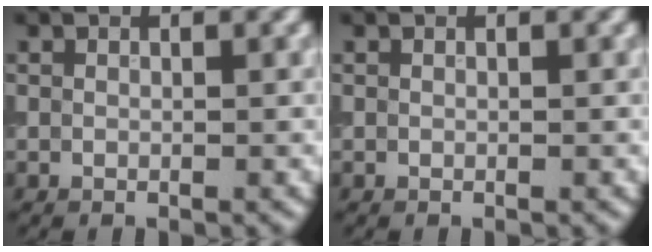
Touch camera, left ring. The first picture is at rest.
{"total": 0.0}